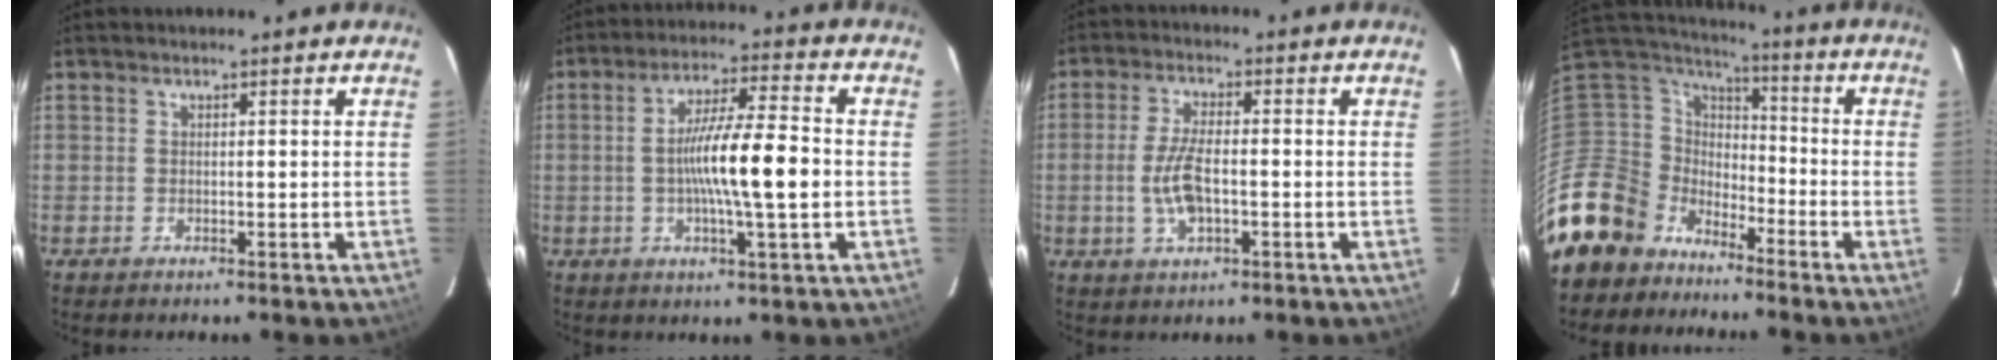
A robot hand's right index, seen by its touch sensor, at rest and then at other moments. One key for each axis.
{"total": 11.4, "fx": -1.3, "fy": 0.9, "fz": 11.3, "tx": -0.196, "ty": 0.001, "tz": -0.024}
{"total": 7.0, "fx": -1.5, "fy": 2.6, "fz": 6.4, "tx": -0.133, "ty": 0.000, "tz": -0.027}
{"total": 13.6, "fx": -9.9, "fy": 9.3, "fz": 1.3, "tx": -0.067, "ty": 0.030, "tz": -0.192}